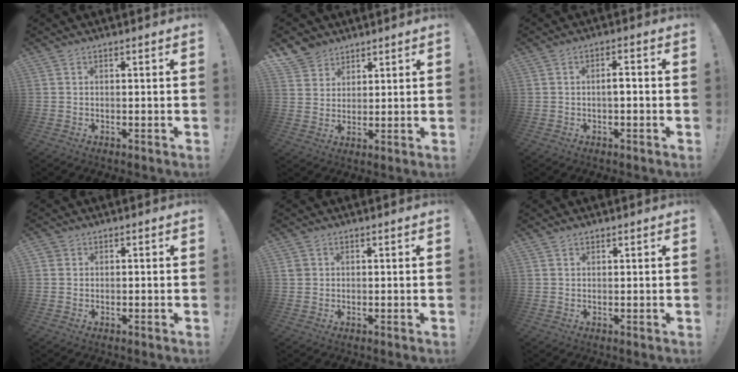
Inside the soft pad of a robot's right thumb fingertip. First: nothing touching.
{"total": 6.8, "force": [5.0, 4.5, 0.5], "torque": [-0.017, -0.035, 0.101]}
{"total": 2.6, "force": [-0.8, 0.6, 2.4], "torque": [-0.043, 0.008, -0.017]}
{"total": 1.2, "force": [0.2, 1.1, 0.4], "torque": [0.000, -0.002, 0.001]}
{"total": 2.0, "force": [0.8, 1.7, 0.6], "torque": [-0.011, 0.002, 0.016]}
{"total": 0.9, "force": [0.7, 0.5, 0.2], "torque": [-0.002, -0.001, 0.014]}